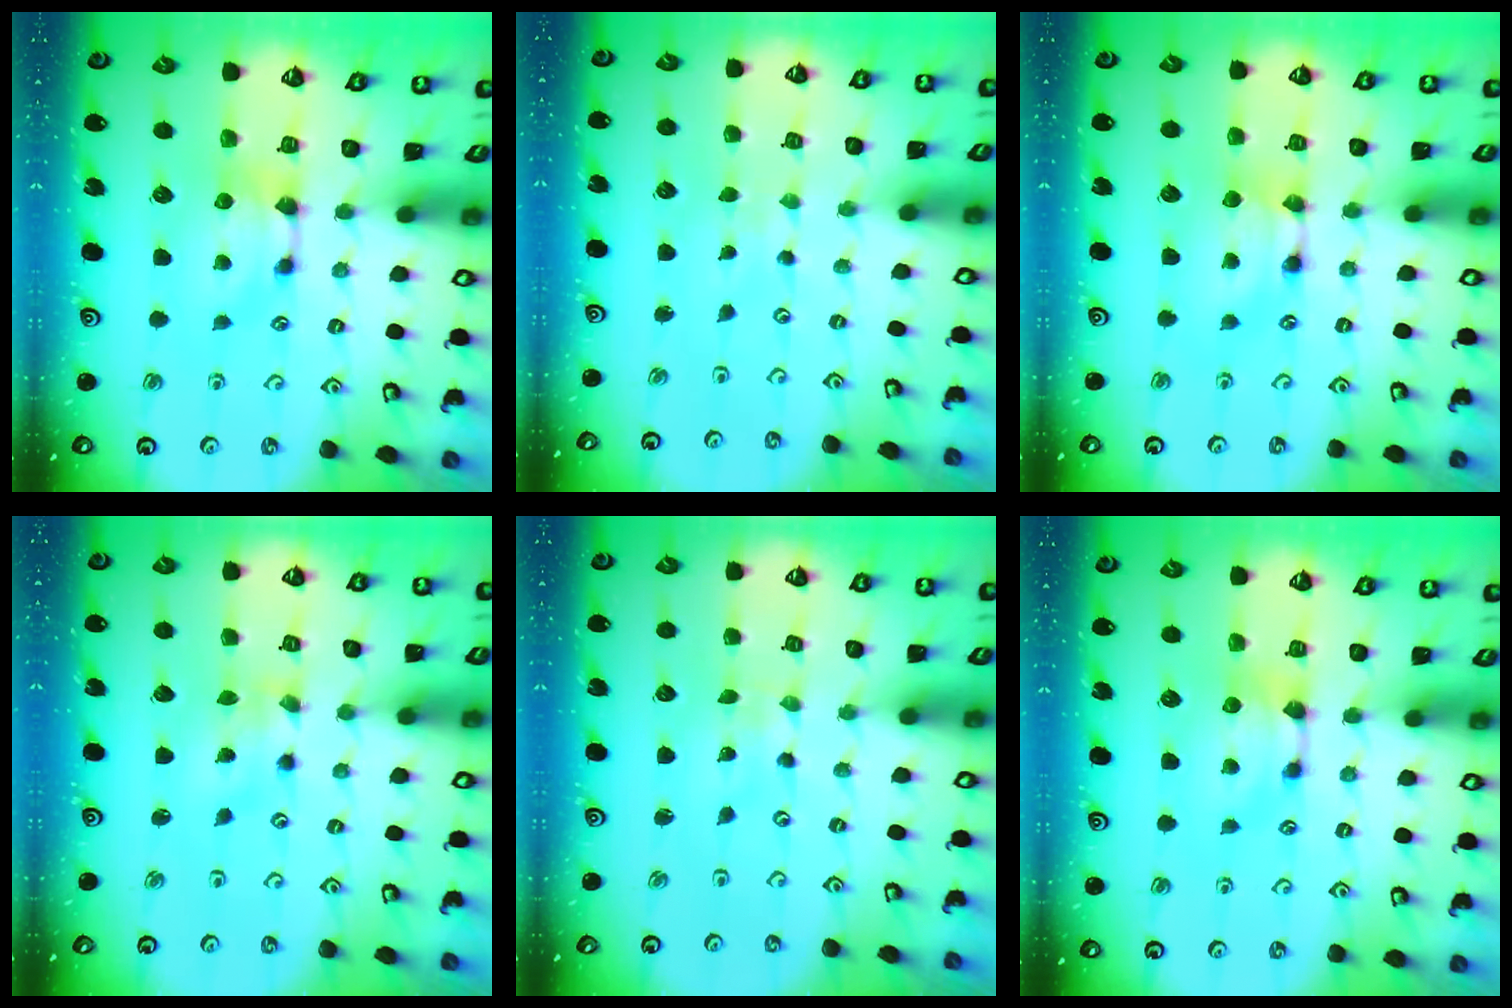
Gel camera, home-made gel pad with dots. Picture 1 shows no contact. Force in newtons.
{"total": 5.3, "press": 5.3, "slide": 0.3}
{"total": 1.6, "press": 1.6, "slide": 0.2}
{"total": 1.5, "press": 1.0, "slide": 1.1}
{"total": 6.4, "press": 6.4, "slide": 0.4}
{"total": 0.0}